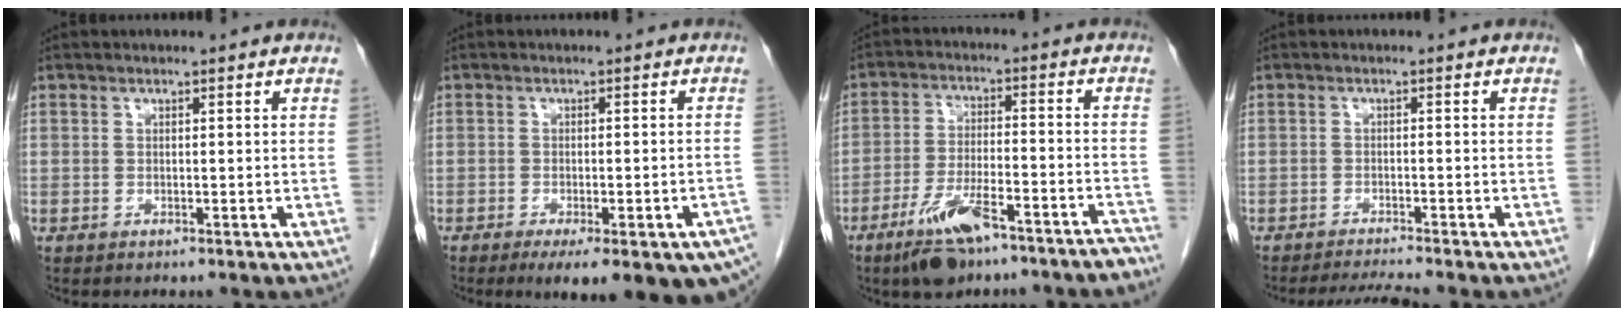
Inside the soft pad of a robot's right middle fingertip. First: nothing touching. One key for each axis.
{"total": 15.7, "fx": -10.8, "fy": 3.5, "fz": 10.9, "tx": -0.096, "ty": -0.009, "tz": -0.128}
{"total": 11.4, "fx": -8.5, "fy": 2.4, "fz": 7.2, "tx": -0.122, "ty": -0.001, "tz": -0.141}
{"total": 3.5, "fx": -3.2, "fy": -1.4, "fz": 0.7, "tx": -0.019, "ty": -0.019, "tz": -0.055}